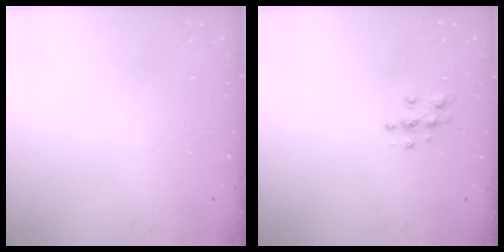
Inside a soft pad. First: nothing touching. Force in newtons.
{"total": 5.1, "press": 5.1, "slide": 0.3}